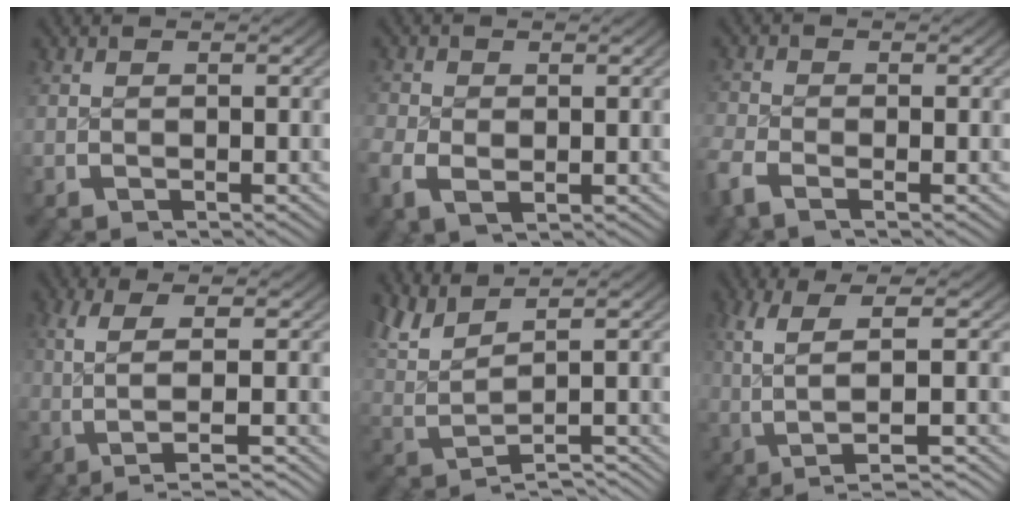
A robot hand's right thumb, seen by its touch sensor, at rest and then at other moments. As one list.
[{"total": 2.7, "force": [-0.6, 2.1, 1.6], "torque": [-0.042, -0.015, -0.003]}, {"total": 2.3, "force": [-1.6, 1.2, 1.2], "torque": [-0.032, -0.007, -0.035]}, {"total": 6.9, "force": [-0.2, 2.3, 6.5], "torque": [-0.117, 0.008, -0.001]}, {"total": 3.7, "force": [0.6, 1.7, 3.2], "torque": [-0.075, -0.003, 0.027]}, {"total": 8.0, "force": [0.9, 3.0, 7.3], "torque": [-0.136, 0.010, 0.017]}]